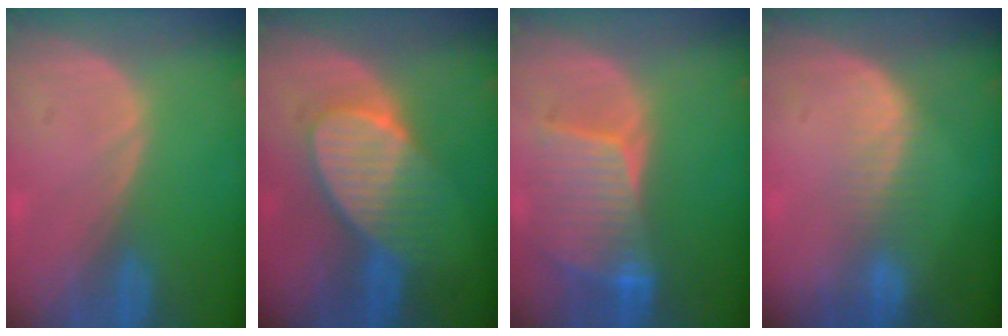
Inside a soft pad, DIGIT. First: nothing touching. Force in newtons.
{"total": 7.5, "press": 7.4, "slide": 1.3}
{"total": 8.4, "press": 7.7, "slide": 3.4}
{"total": 3.1, "press": 2.6, "slide": 1.7}